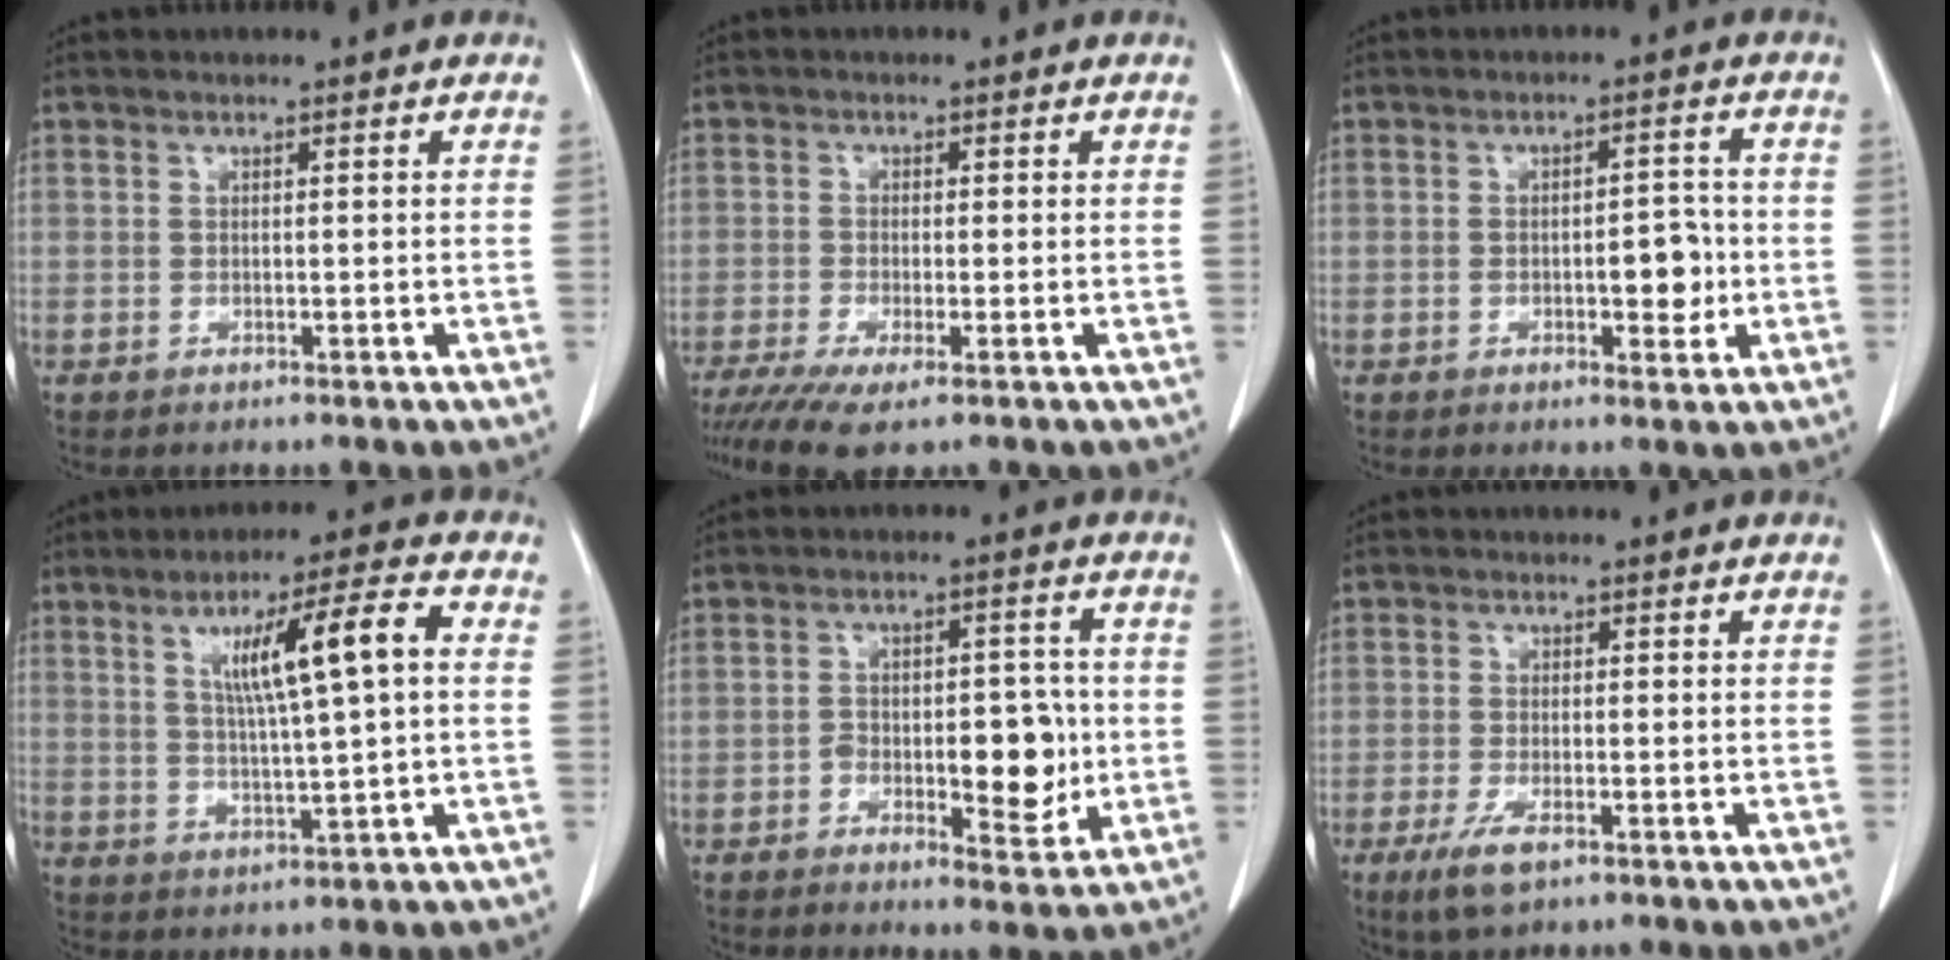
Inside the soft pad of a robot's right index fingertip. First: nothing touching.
{"total": 5.9, "force": [-3.8, 0.8, 4.4], "torque": [-0.077, -0.016, -0.064]}
{"total": 5.1, "force": [-0.9, 2.0, 4.6], "torque": [-0.059, 0.003, -0.009]}
{"total": 10.6, "force": [2.5, 0.5, 10.3], "torque": [-0.172, 0.012, 0.042]}
{"total": 9.0, "force": [-1.7, 4.0, 7.9], "torque": [-0.110, 0.013, -0.018]}
{"total": 4.6, "force": [-2.6, 1.5, 3.4], "torque": [-0.075, -0.008, -0.044]}